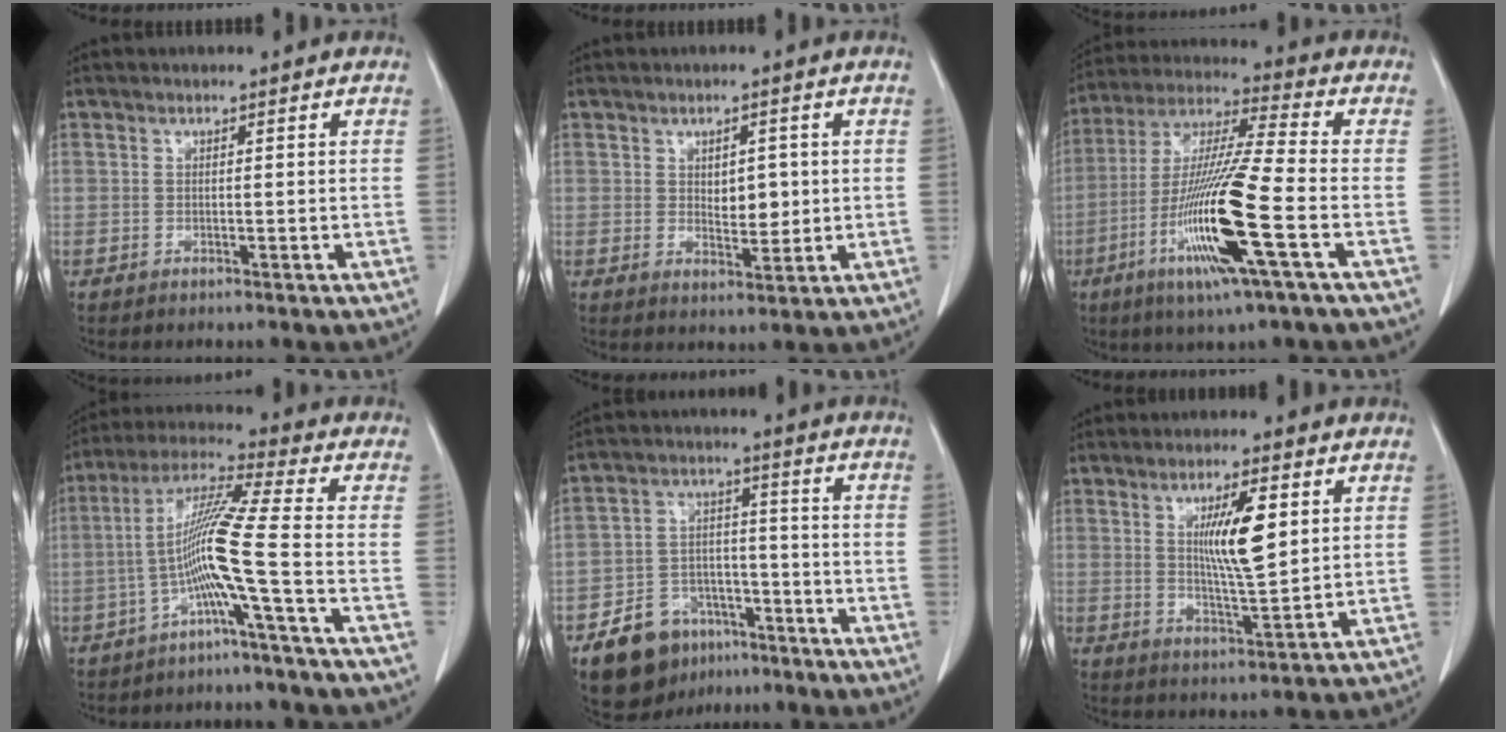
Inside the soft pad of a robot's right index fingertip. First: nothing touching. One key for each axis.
{"total": 3.9, "fx": 0.6, "fy": 2.1, "fz": 3.3, "tx": -0.047, "ty": -0.007, "tz": 0.016}
{"total": 17.2, "fx": -5.9, "fy": -0.2, "fz": 16.2, "tx": -0.332, "ty": -0.022, "tz": -0.116}
{"total": 9.6, "fx": -3.0, "fy": -2.2, "fz": 8.9, "tx": -0.181, "ty": 0.014, "tz": -0.060}
{"total": 10.8, "fx": -6.9, "fy": 7.2, "fz": 4.2, "tx": -0.078, "ty": 0.020, "tz": -0.106}
{"total": 8.4, "fx": 2.4, "fy": 1.1, "fz": 8.0, "tx": -0.137, "ty": -0.008, "tz": 0.043}